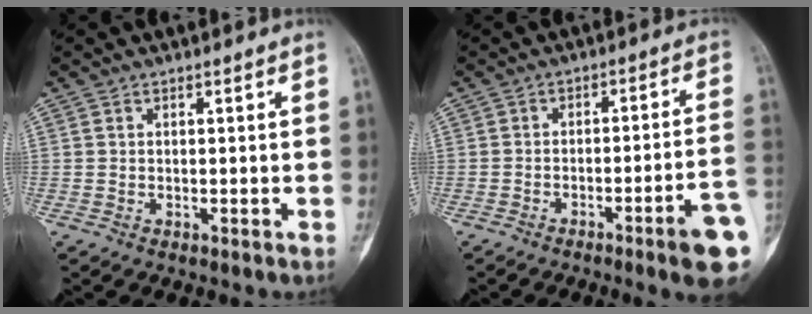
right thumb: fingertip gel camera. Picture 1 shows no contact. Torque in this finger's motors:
{"motor_torque": [3.79, 1.14, 1.34, -1.43, 0.37]}